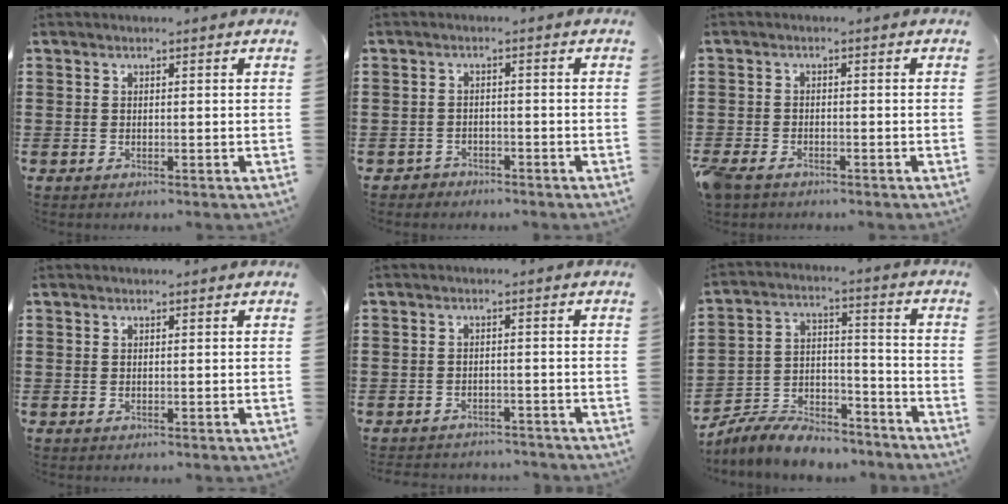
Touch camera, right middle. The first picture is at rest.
{"total": 1.8, "force": [-1.7, 0.5, -0.2], "torque": [-0.005, -0.001, -0.039]}
{"total": 2.3, "force": [-1.9, 0.8, 0.8], "torque": [-0.039, -0.007, -0.046]}
{"total": 0.0}
{"total": 2.3, "force": [-2.3, 0.1, -0.1], "torque": [-0.013, -0.001, -0.050]}
{"total": 8.2, "force": [-7.8, 1.8, 1.8], "torque": [-0.035, 0.015, -0.152]}